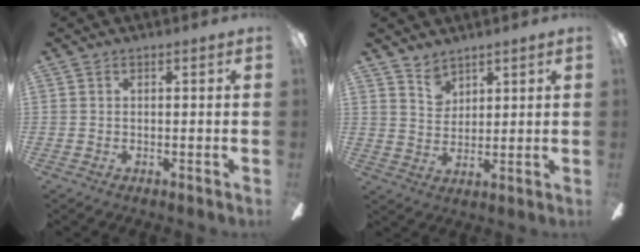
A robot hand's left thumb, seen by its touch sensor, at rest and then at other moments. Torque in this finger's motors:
{"motor_torque": [0.25, -0.51, -0.14, -0.06, -0.04]}